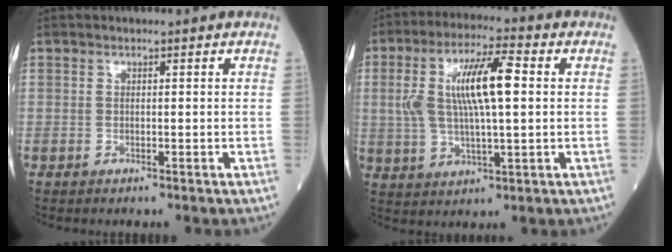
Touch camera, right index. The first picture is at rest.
{"total": 11.6, "force": [1.8, 2.7, 11.1], "torque": [-0.222, 0.022, 0.033]}